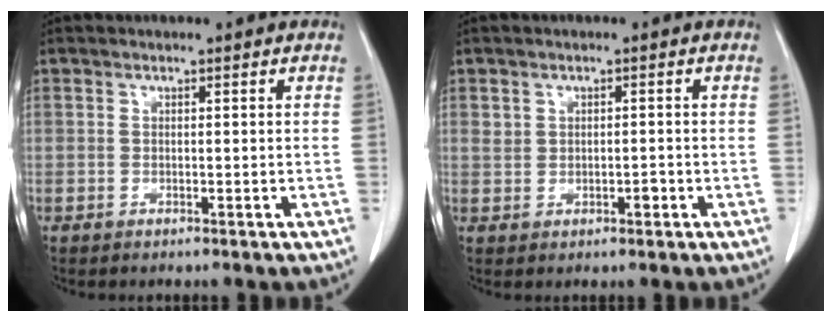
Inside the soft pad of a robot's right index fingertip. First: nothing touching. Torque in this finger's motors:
{"motor_torque": [-0.08, 0.09, 0.03, 0.02]}